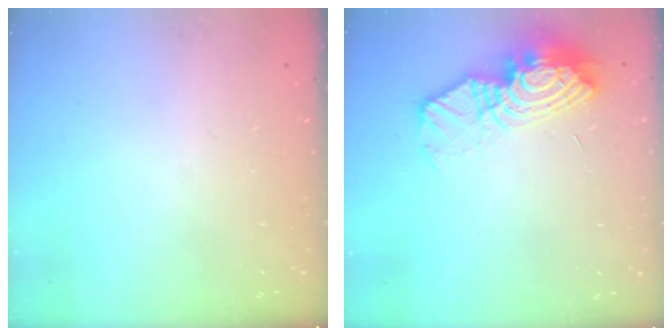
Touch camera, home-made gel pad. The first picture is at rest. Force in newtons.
{"total": 14.0, "press": 13.9, "slide": 1.3}